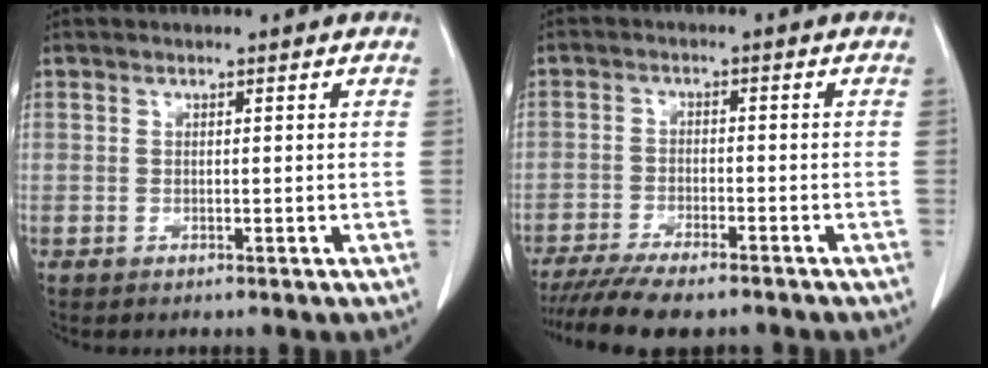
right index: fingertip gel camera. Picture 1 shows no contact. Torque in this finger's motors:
{"motor_torque": [1.09, -1.05, 0.43, 0.13]}